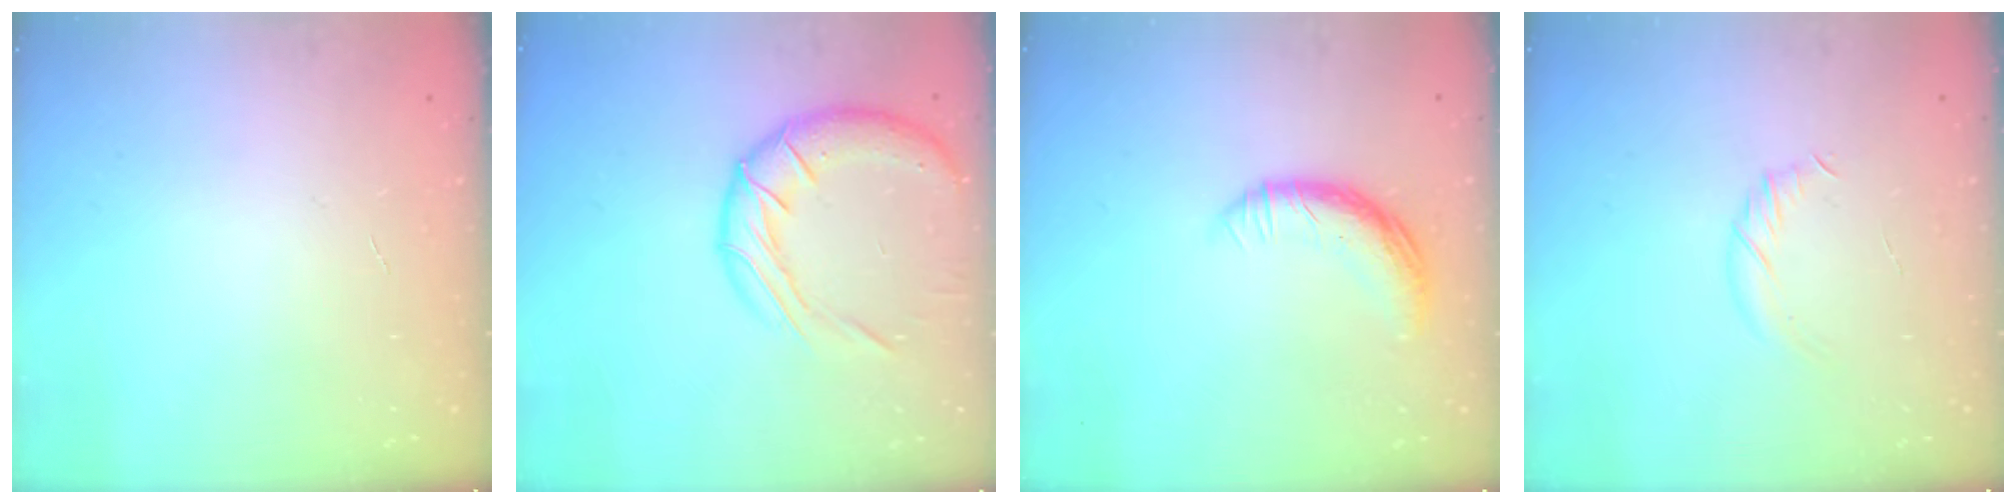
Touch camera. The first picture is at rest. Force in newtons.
{"total": 15.7, "press": 15.5, "slide": 2.4}
{"total": 11.0, "press": 10.9, "slide": 1.5}
{"total": 4.0, "press": 3.9, "slide": 1.1}